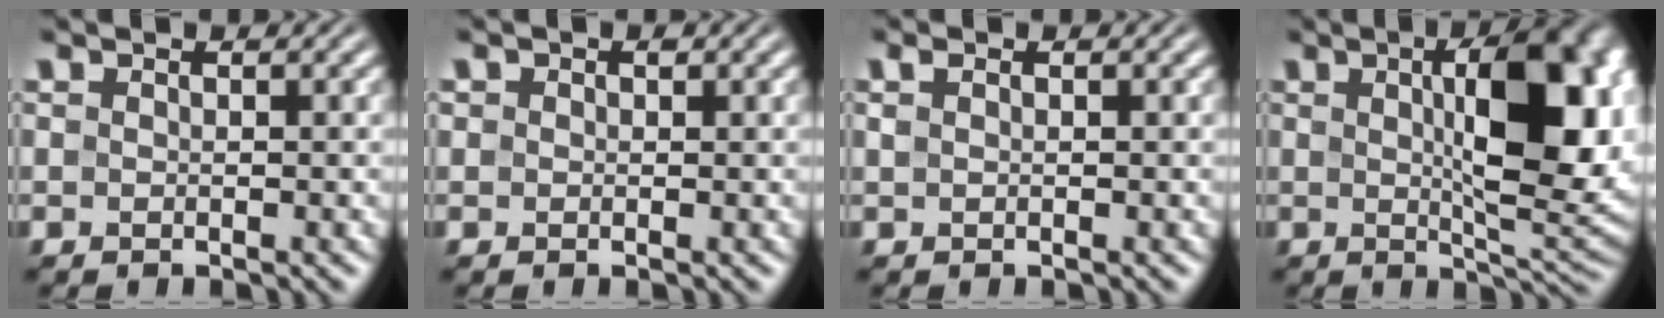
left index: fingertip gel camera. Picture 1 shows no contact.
{"total": 0.7, "force": [0.2, 0.5, 0.3], "torque": [-0.001, -0.002, 0.001]}
{"total": 0.8, "force": [0.4, 0.3, 0.6], "torque": [-0.017, 0.004, 0.009]}
{"total": 12.2, "force": [1.9, 4.5, 11.2], "torque": [-0.144, 0.005, 0.033]}